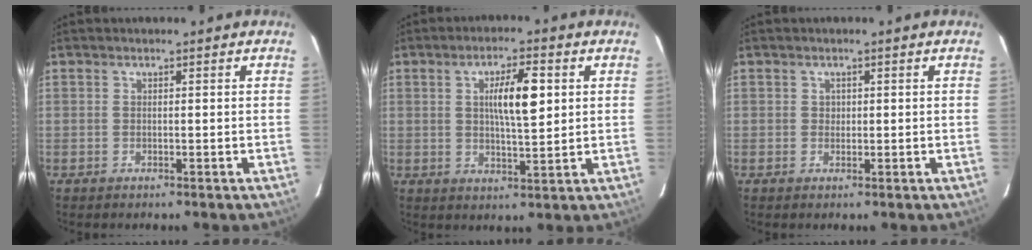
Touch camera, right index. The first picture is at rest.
{"total": 7.6, "force": [1.8, 1.5, 7.2], "torque": [-0.123, 0.007, 0.032]}
{"total": 0.8, "force": [0.2, 0.7, 0.3], "torque": [-0.002, 0.001, 0.002]}